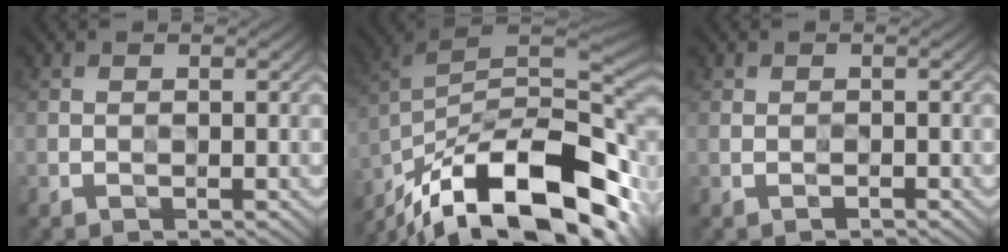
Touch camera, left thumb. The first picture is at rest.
{"total": 18.5, "force": [-10.2, 7.1, 13.6], "torque": [-0.257, 0.006, -0.171]}
{"total": 0.5, "force": [-0.2, 0.4, 0.2], "torque": [0.000, -0.001, -0.005]}